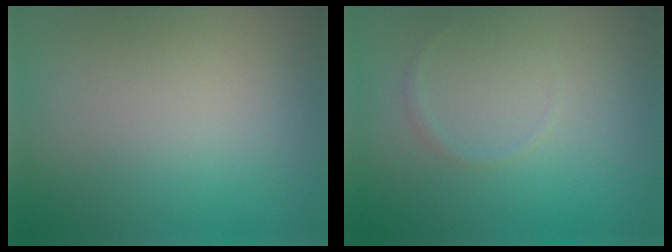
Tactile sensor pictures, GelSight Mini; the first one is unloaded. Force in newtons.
{"total": 0.6, "press": 0.6, "slide": 0.1}